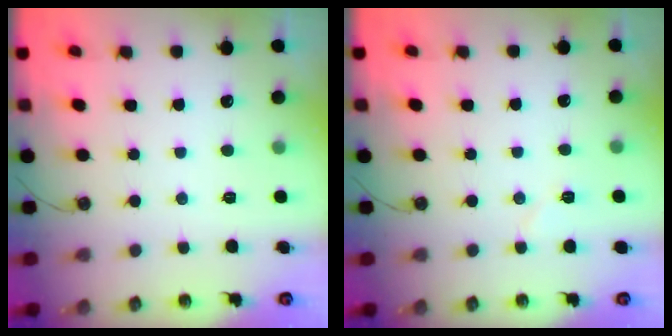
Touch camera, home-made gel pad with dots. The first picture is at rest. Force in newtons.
{"total": 4.7, "press": 4.3, "slide": 1.8}